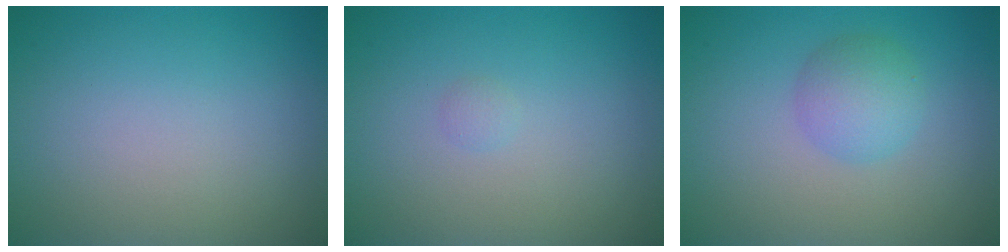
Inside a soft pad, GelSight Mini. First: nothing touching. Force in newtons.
{"total": 0.5, "press": 0.5, "slide": 0.0}
{"total": 3.5, "press": 3.5, "slide": 0.2}